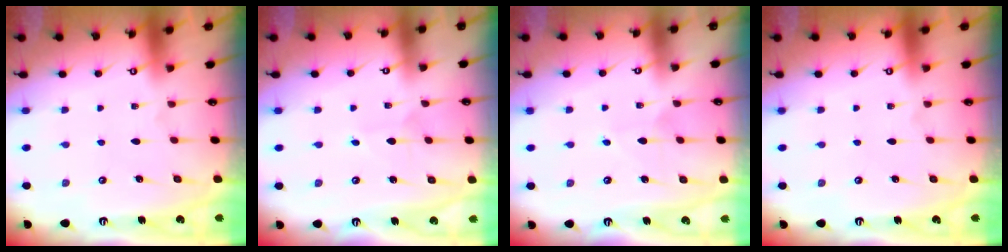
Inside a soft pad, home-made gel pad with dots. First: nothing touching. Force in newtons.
{"total": 1.5, "press": 1.4, "slide": 0.1}
{"total": 4.5, "press": 4.4, "slide": 0.3}
{"total": 0.0}